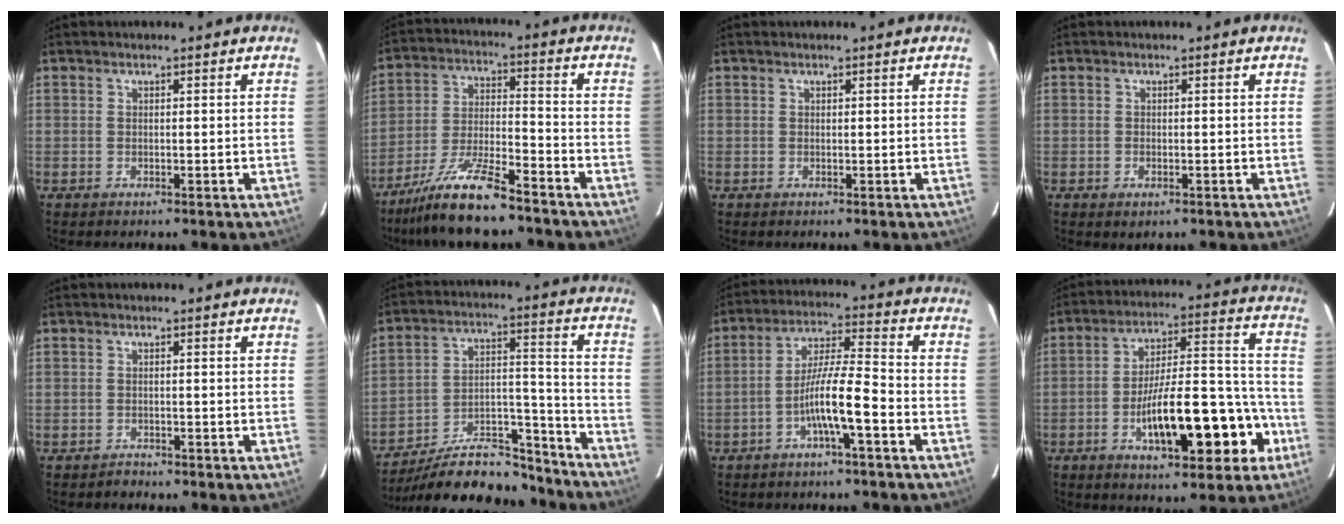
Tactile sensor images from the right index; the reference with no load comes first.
{"total": 11.7, "force": [-9.3, 1.2, 7.0], "torque": [-0.136, -0.017, -0.170]}
{"total": 0.0}
{"total": 1.3, "force": [-0.6, 0.7, 0.9], "torque": [-0.014, -0.001, -0.001]}
{"total": 0.8, "force": [-0.7, 0.2, -0.2], "torque": [0.007, -0.002, -0.014]}
{"total": 17.6, "force": [-16.2, 4.2, 5.6], "torque": [-0.099, 0.036, -0.263]}
{"total": 8.8, "force": [-3.6, 0.3, 8.0], "torque": [-0.151, 0.015, -0.068]}
{"total": 17.4, "force": [-6.6, 5.3, 15.2], "torque": [-0.236, 0.031, -0.090]}